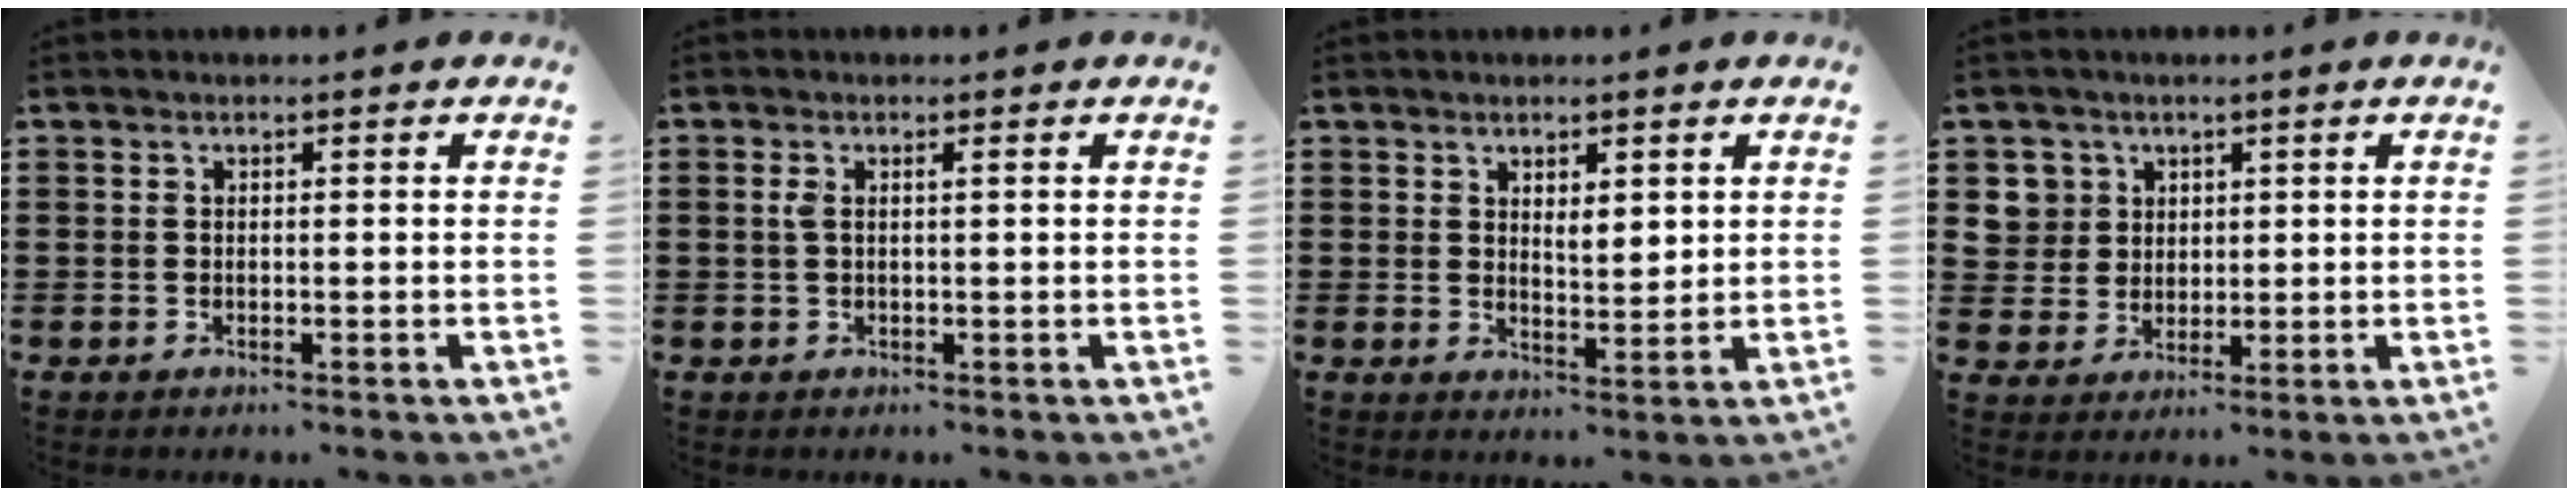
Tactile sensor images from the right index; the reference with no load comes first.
{"total": 1.3, "force": [0.3, 0.2, 1.3], "torque": [-0.026, 0.002, 0.003]}
{"total": 2.6, "force": [1.8, 1.2, 1.5], "torque": [-0.024, 0.002, 0.030]}
{"total": 5.1, "force": [2.0, 4.7, 0.5], "torque": [-0.035, 0.016, 0.039]}